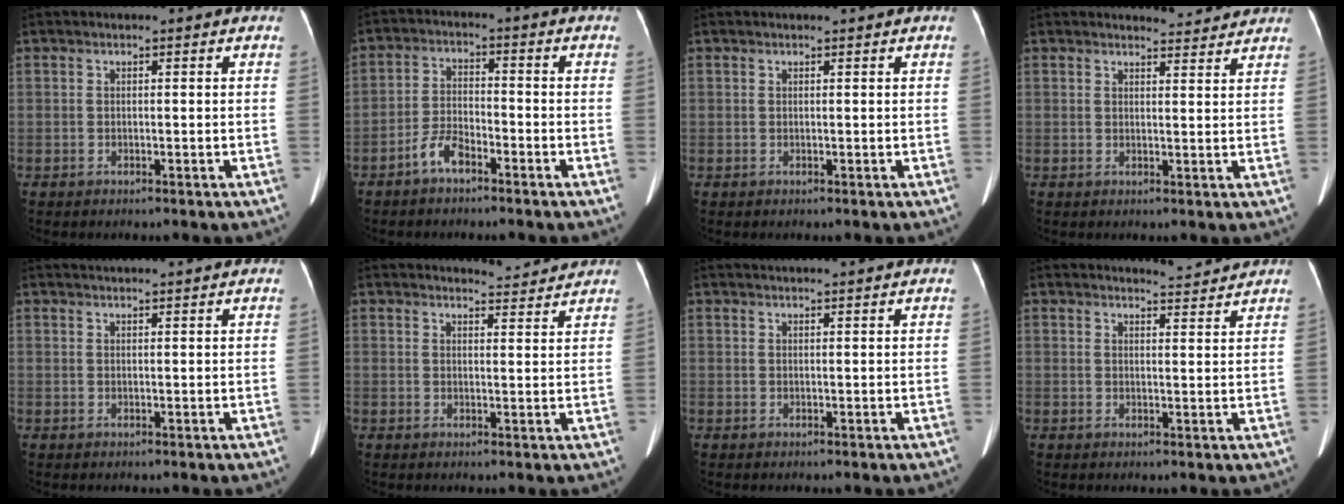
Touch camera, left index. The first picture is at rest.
{"total": 4.5, "force": [-3.2, 1.6, 2.7], "torque": [-0.062, 0.007, -0.062]}
{"total": 0.6, "force": [0.6, 0.0, 0.2], "torque": [-0.005, 0.005, 0.010]}
{"total": 3.7, "force": [3.7, 0.3, -0.1], "torque": [-0.009, -0.002, 0.043]}
{"total": 6.1, "force": [5.7, -0.3, 2.1], "torque": [-0.026, 0.030, 0.067]}
{"total": 3.7, "force": [3.7, -0.1, -0.3], "torque": [-0.007, -0.006, 0.046]}
{"total": 6.2, "force": [5.8, -0.2, 2.2], "torque": [-0.026, 0.030, 0.067]}
{"total": 3.3, "force": [3.3, -0.4, -0.3], "torque": [-0.007, -0.008, 0.044]}